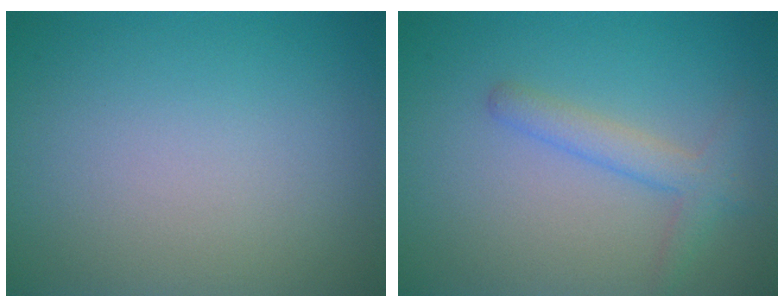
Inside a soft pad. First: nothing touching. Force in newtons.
{"total": 2.5, "press": 2.5, "slide": 0.1}